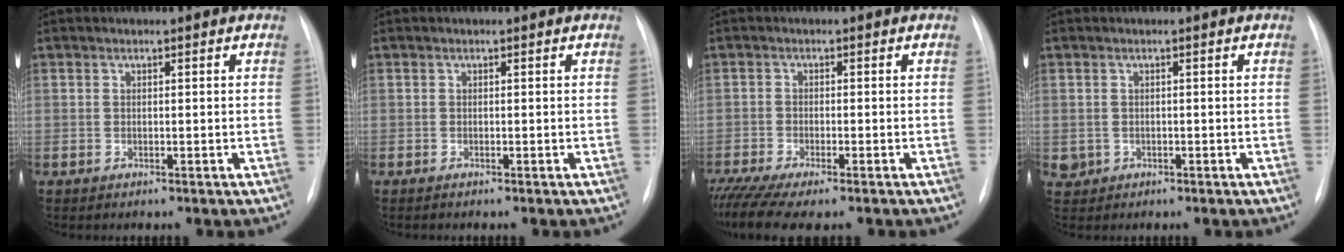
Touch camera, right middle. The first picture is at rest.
{"total": 0.0}
{"total": 8.1, "force": [-6.4, 1.0, 4.8], "torque": [-0.081, -0.014, -0.103]}
{"total": 1.6, "force": [-0.3, 1.5, 0.3], "torque": [-0.004, 0.004, 0.001]}